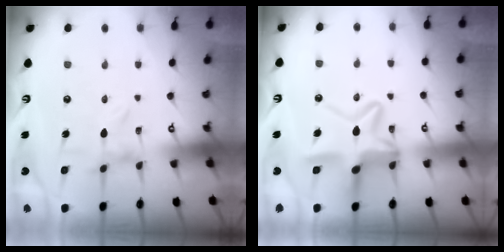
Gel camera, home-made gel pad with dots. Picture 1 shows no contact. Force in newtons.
{"total": 14.6, "press": 14.5, "slide": 1.4}